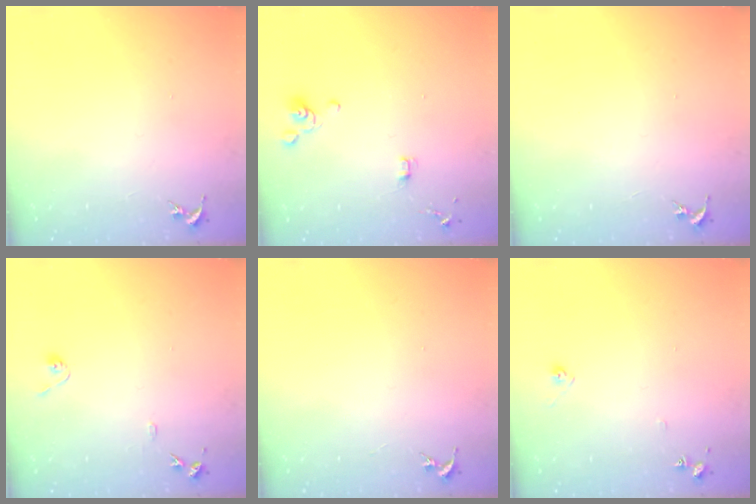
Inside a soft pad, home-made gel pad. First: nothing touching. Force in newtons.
{"total": 4.7, "press": 4.2, "slide": 2.2}
{"total": 0.0}
{"total": 7.9, "press": 7.9, "slide": 0.8}
{"total": 0.0}
{"total": 6.2, "press": 6.2, "slide": 0.6}